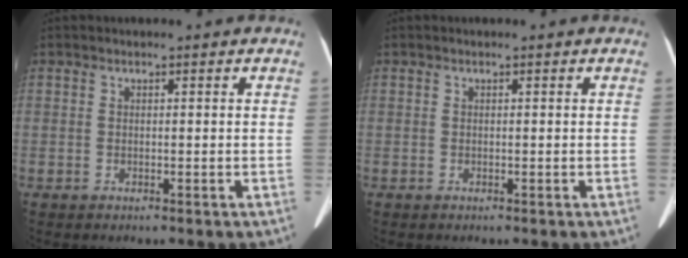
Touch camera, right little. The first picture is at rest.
{"total": 0.0}